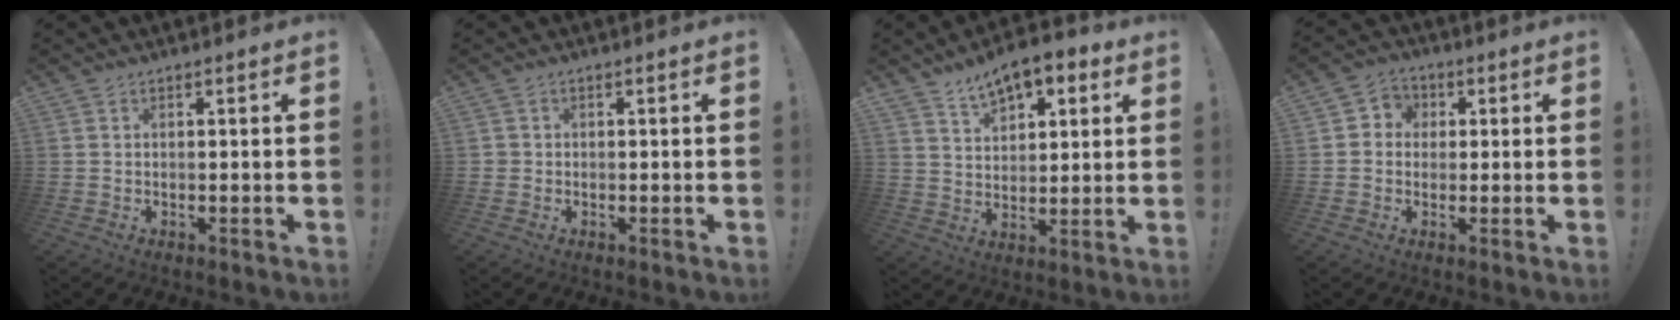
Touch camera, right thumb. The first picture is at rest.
{"total": 1.0, "force": [0.0, 1.0, 0.2], "torque": [-0.009, 0.004, 0.001]}
{"total": 9.9, "force": [7.1, 5.1, 4.5], "torque": [-0.073, -0.042, 0.134]}
{"total": 5.0, "force": [-0.3, 4.8, 1.4], "torque": [-0.015, 0.012, -0.003]}